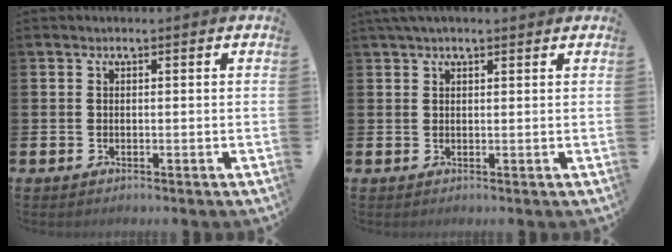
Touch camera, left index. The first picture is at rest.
{"total": 1.9, "force": [1.6, 0.3, 0.9], "torque": [-0.011, 0.003, 0.028]}